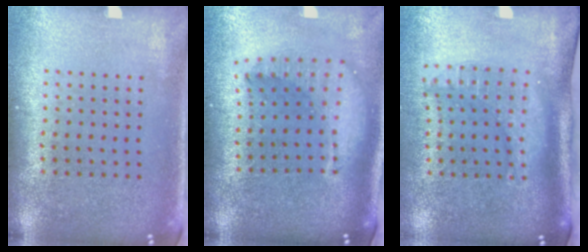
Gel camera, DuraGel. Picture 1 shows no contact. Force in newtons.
{"total": 1.8, "press": 1.5, "slide": 1.0}
{"total": 2.1, "press": 1.6, "slide": 1.5}